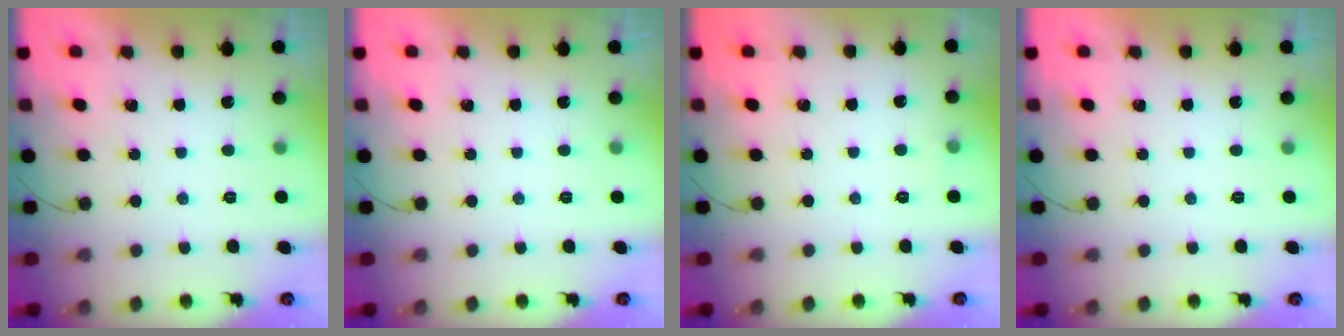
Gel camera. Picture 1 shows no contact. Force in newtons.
{"total": 0.0}
{"total": 2.7, "press": 2.0, "slide": 1.8}
{"total": 0.0}